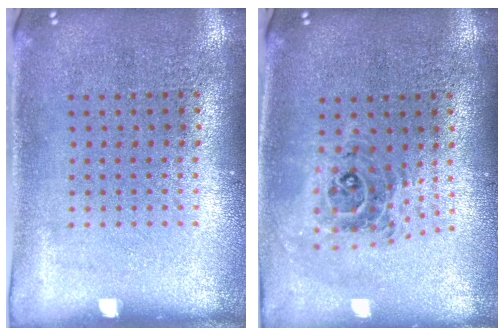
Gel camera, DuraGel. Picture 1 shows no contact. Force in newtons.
{"total": 0.9, "press": 0.9, "slide": 0.1}